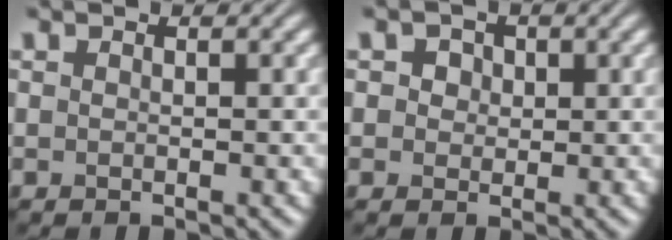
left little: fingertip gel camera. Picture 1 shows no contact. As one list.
[{"total": 2.6, "force": [1.1, 2.0, 1.2], "torque": [-0.018, 0.012, 0.004]}]